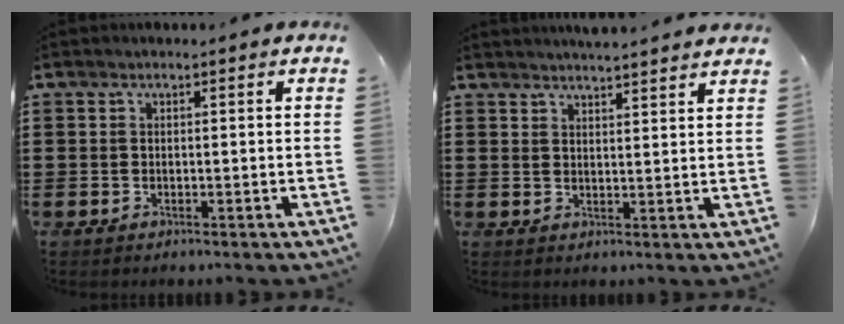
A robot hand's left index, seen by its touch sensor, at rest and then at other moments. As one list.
[{"total": 3.0, "force": [3.0, -0.5, 0.1], "torque": [-0.011, -0.010, 0.056]}]